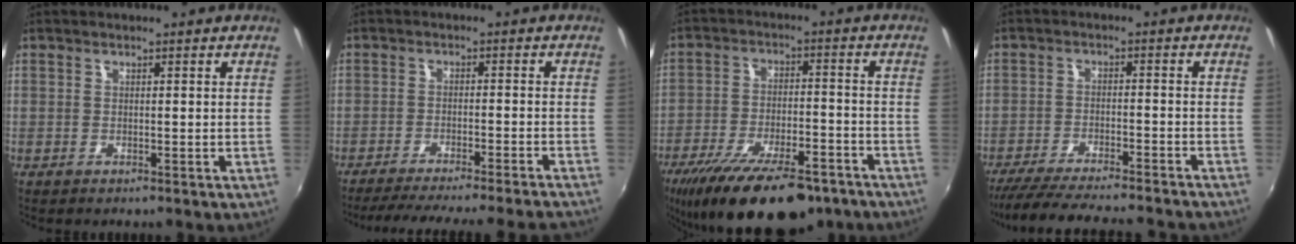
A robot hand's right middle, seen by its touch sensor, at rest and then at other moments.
{"total": 17.9, "force": [-16.3, -0.4, 7.4], "torque": [-0.134, -0.014, -0.232]}
{"total": 21.0, "force": [-15.4, 7.2, 12.3], "torque": [-0.232, -0.038, -0.229]}
{"total": 20.2, "force": [-17.8, 2.7, 9.1], "torque": [-0.173, -0.027, -0.263]}